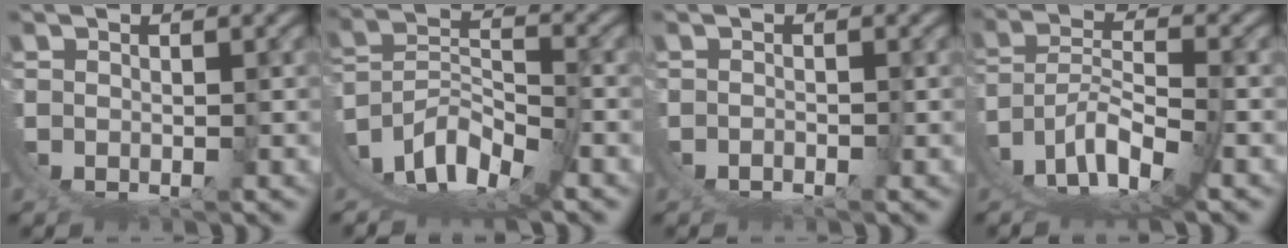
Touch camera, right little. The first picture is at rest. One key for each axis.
{"total": 11.7, "fx": 0.4, "fy": 8.4, "fz": 8.0, "tx": -0.182, "ty": -0.039, "tz": 0.018}
{"total": 1.3, "fx": -0.6, "fy": 1.0, "fz": 0.6, "tx": -0.017, "ty": -0.002, "tz": -0.008}
{"total": 9.1, "fx": 0.5, "fy": 6.3, "fz": 6.5, "tx": -0.148, "ty": -0.032, "tz": 0.021}